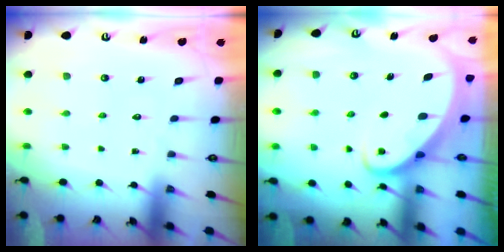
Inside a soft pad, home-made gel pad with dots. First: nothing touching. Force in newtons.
{"total": 2.6, "press": 2.6, "slide": 0.3}